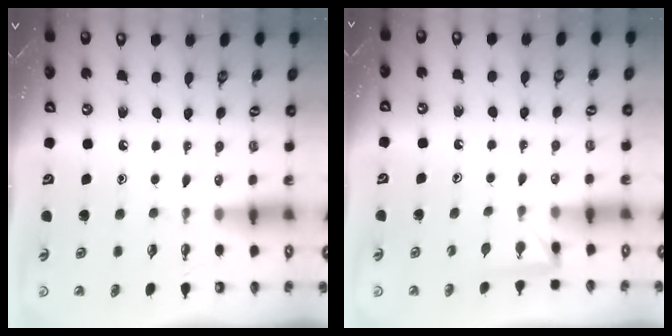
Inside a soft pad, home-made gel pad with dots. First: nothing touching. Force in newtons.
{"total": 2.3, "press": 2.3, "slide": 0.3}